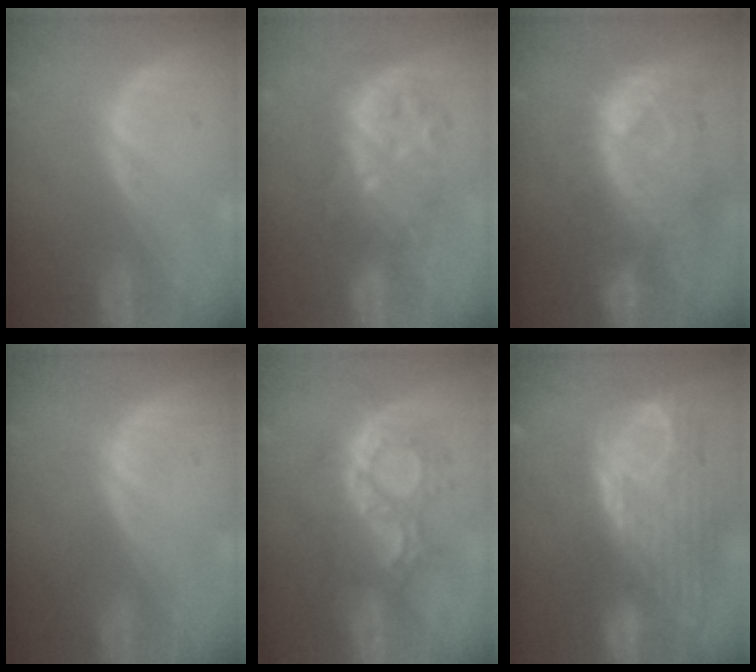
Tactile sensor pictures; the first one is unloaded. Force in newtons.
{"total": 9.1, "press": 7.9, "slide": 4.5}
{"total": 10.7, "press": 9.6, "slide": 4.7}
{"total": 0.0}
{"total": 8.8, "press": 8.8, "slide": 0.9}
{"total": 12.5, "press": 10.6, "slide": 6.6}